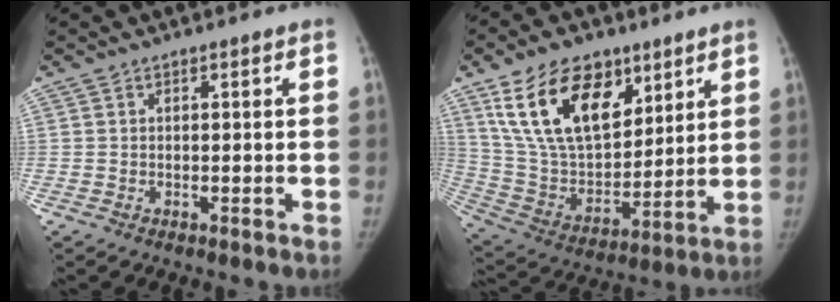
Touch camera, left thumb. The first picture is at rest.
{"total": 21.3, "force": [11.3, 12.1, 13.4], "torque": [-0.203, -0.044, 0.216]}